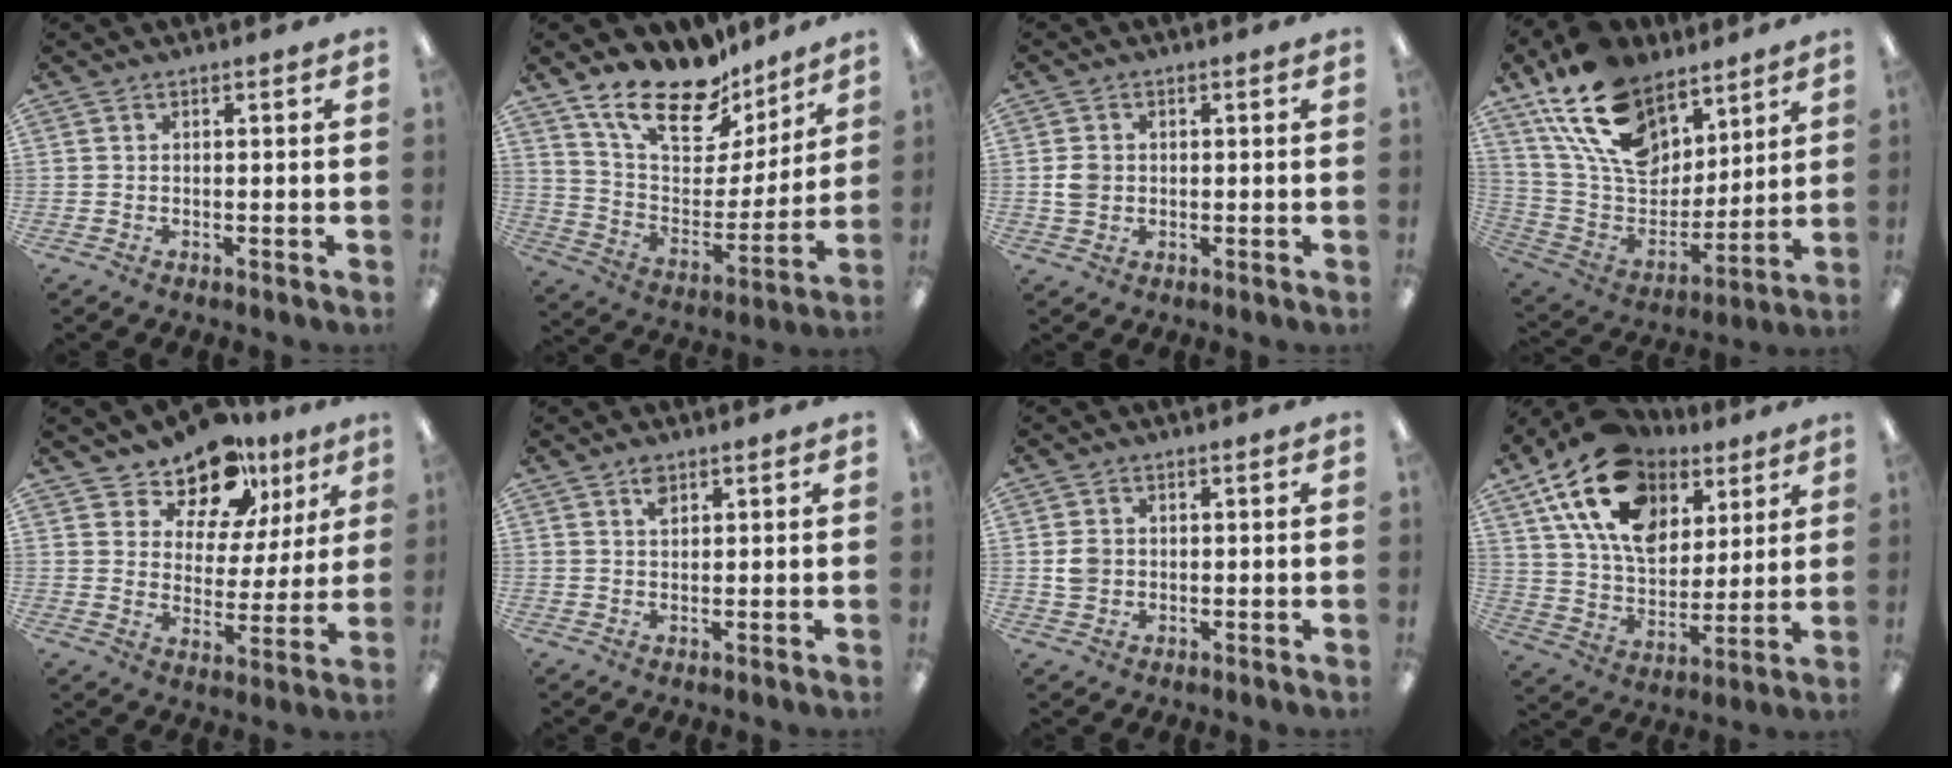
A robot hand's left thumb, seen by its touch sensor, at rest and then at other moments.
{"total": 20.5, "force": [15.8, 8.8, 9.8], "torque": [-0.177, -0.109, 0.281]}
{"total": 3.4, "force": [0.2, 3.0, 1.6], "torque": [-0.023, 0.003, 0.002]}
{"total": 21.3, "force": [13.6, 12.5, 10.7], "torque": [-0.205, -0.065, 0.254]}
{"total": 13.6, "force": [10.9, 6.8, 4.5], "torque": [-0.077, -0.078, 0.200]}
{"total": 2.7, "force": [1.8, 1.3, 1.5], "torque": [-0.026, -0.004, 0.030]}
{"total": 3.5, "force": [0.3, 3.2, 1.4], "torque": [-0.020, 0.004, 0.004]}
{"total": 20.5, "force": [11.0, 13.1, 11.2], "torque": [-0.202, -0.039, 0.202]}